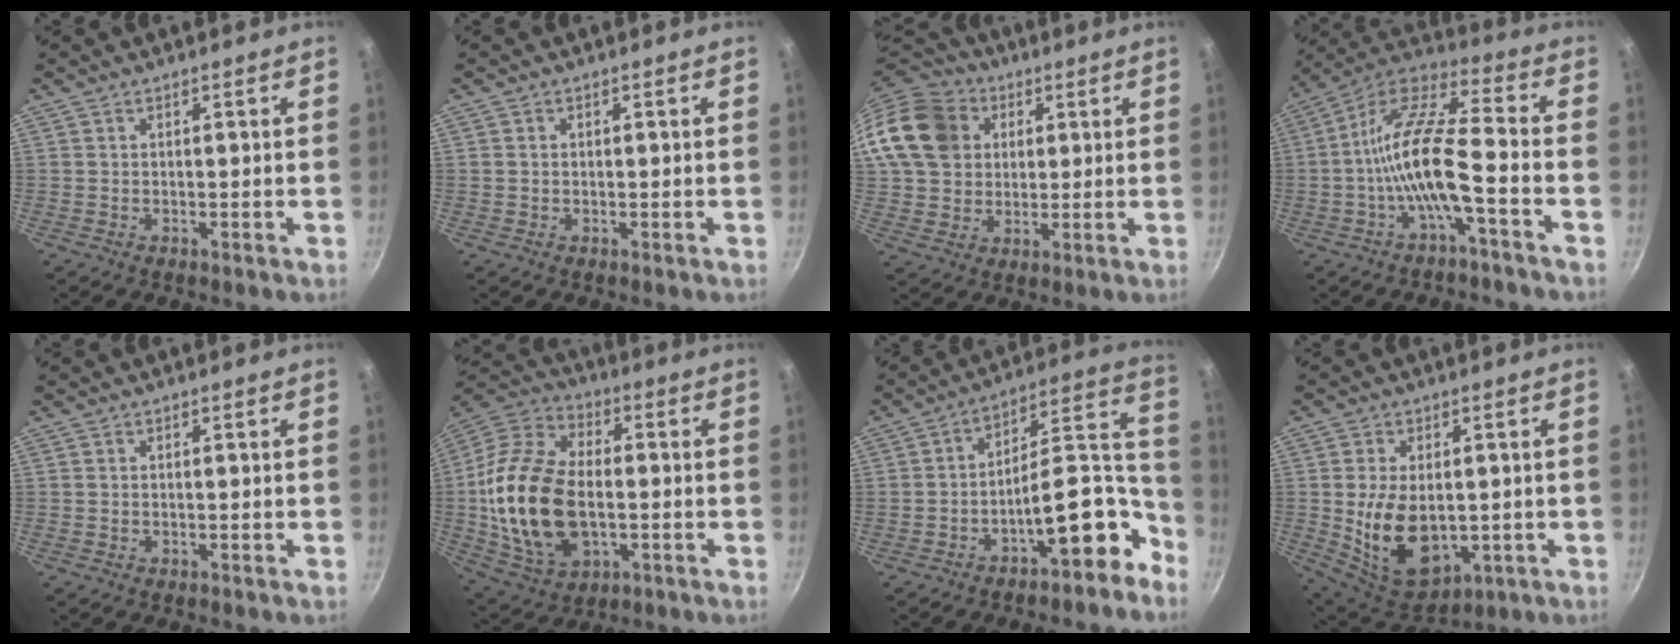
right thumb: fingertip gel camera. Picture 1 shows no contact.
{"total": 0.8, "force": [0.0, 0.7, 0.3], "torque": [-0.005, 0.003, 0.000]}
{"total": 18.1, "force": [5.2, 15.0, 8.8], "torque": [-0.158, 0.022, 0.095]}
{"total": 14.0, "force": [-4.3, 3.7, 12.8], "torque": [-0.250, 0.044, -0.091]}
{"total": 0.0}
{"total": 22.8, "force": [-2.2, 14.2, 17.7], "torque": [-0.341, 0.021, -0.038]}
{"total": 15.2, "force": [-8.2, 6.4, 11.1], "torque": [-0.090, 0.109, -0.127]}
{"total": 14.3, "force": [-1.0, 9.1, 10.9], "torque": [-0.170, -0.013, 0.007]}